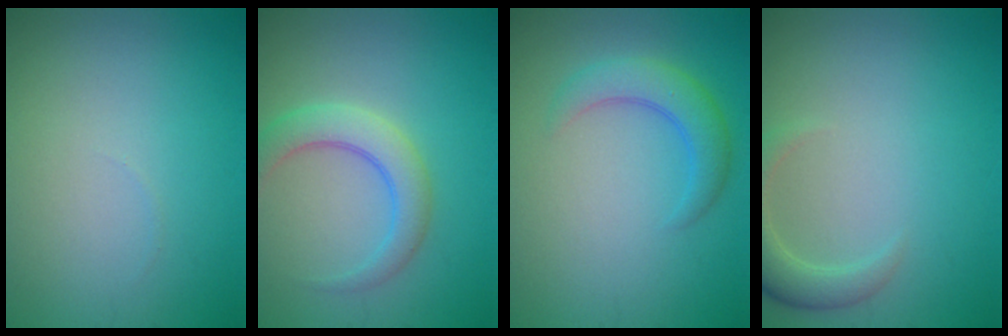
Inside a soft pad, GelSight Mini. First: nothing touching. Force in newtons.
{"total": 3.6, "press": 3.6, "slide": 0.1}
{"total": 3.4, "press": 3.4, "slide": 0.2}
{"total": 2.9, "press": 2.8, "slide": 0.3}